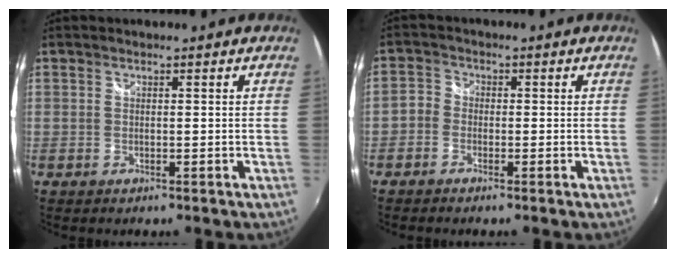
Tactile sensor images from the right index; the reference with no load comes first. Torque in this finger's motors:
{"motor_torque": [0.32, -0.21, 0.13, 0.02]}